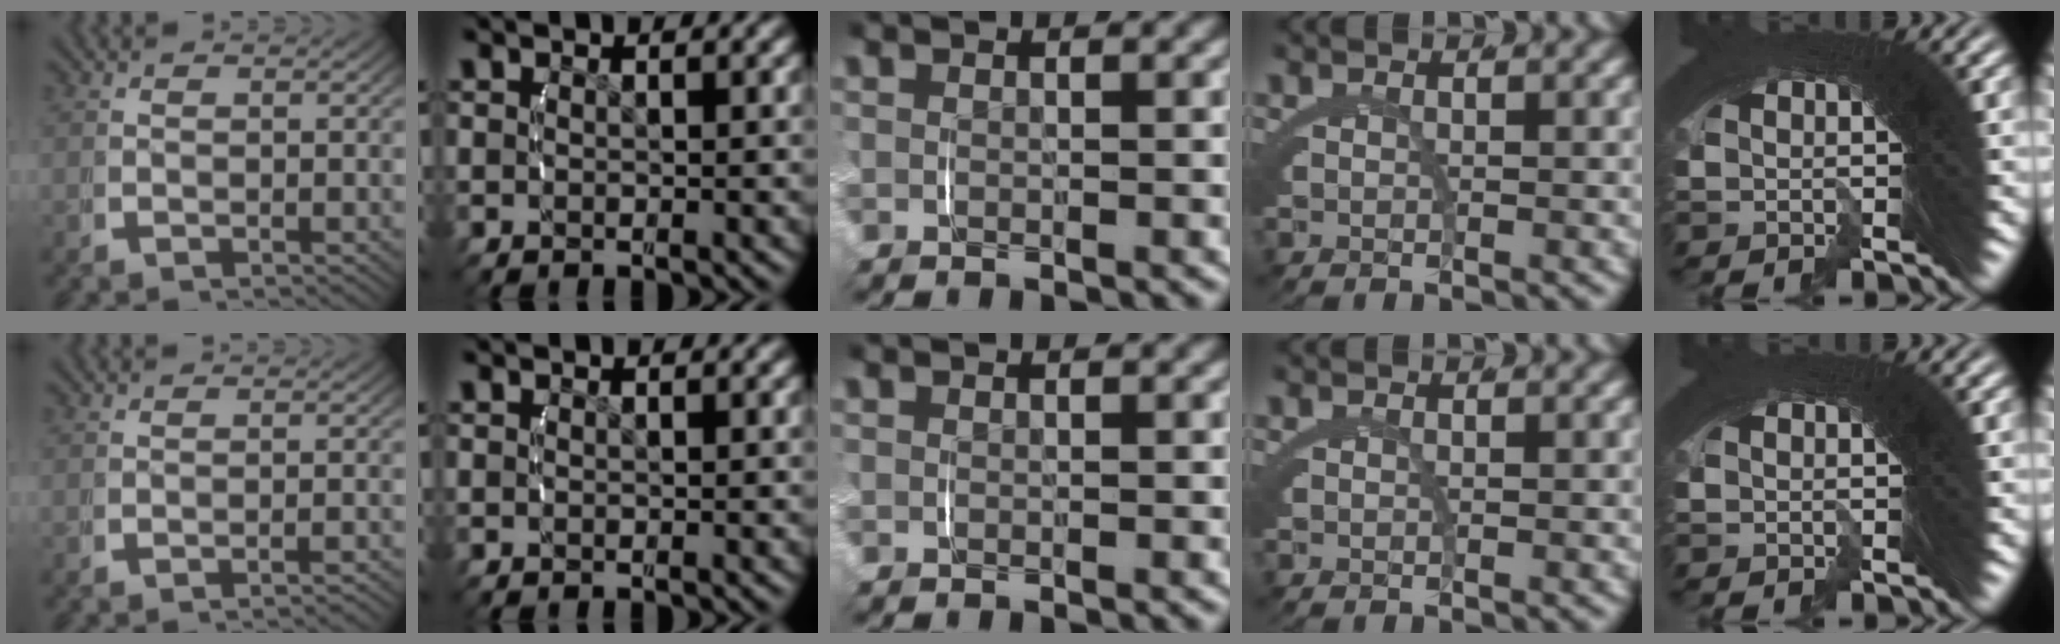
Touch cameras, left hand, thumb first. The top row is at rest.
{"thumb": {"total": 1.4, "force": [-1.2, -0.1, 0.6], "torque": [-0.011, 0.005, -0.020]}}